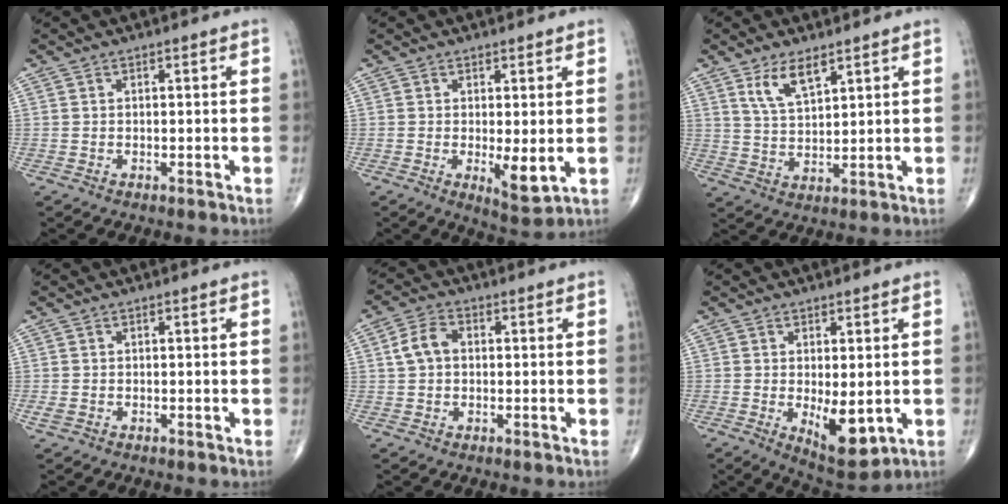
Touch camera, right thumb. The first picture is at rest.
{"total": 5.2, "force": [-0.4, 1.6, 4.9], "torque": [-0.075, -0.019, 0.000]}
{"total": 6.6, "force": [4.1, 2.6, 4.5], "torque": [-0.078, -0.024, 0.082]}
{"total": 1.3, "force": [-0.3, 1.0, 0.8], "torque": [-0.018, -0.003, -0.004]}
{"total": 5.1, "force": [0.6, 3.6, 3.5], "torque": [-0.070, 0.016, 0.006]}
{"total": 8.4, "force": [-1.2, 3.8, 7.5], "torque": [-0.097, -0.020, -0.005]}